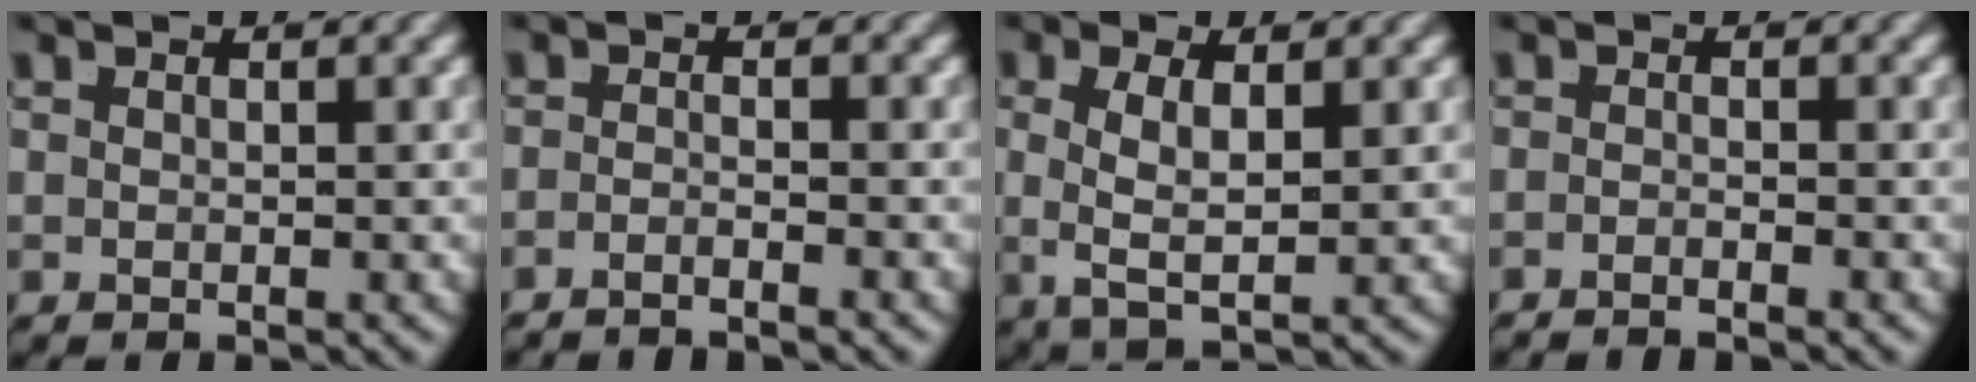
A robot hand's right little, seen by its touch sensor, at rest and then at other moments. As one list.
[{"total": 2.5, "force": [-2.5, -0.4, 0.4], "torque": [-0.006, -0.009, -0.040]}, {"total": 4.4, "force": [0.2, 2.2, 3.8], "torque": [-0.081, -0.011, 0.011]}, {"total": 2.2, "force": [-2.1, -0.3, 0.0], "torque": [0.005, -0.009, -0.035]}]